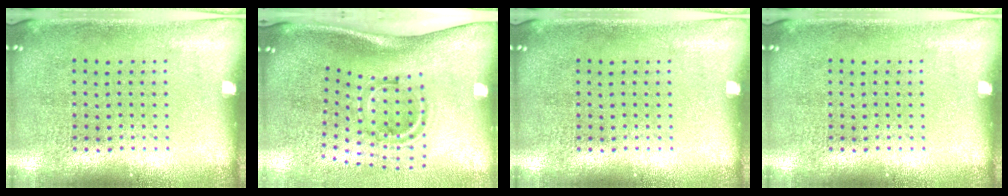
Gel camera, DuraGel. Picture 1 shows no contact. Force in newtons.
{"total": 2.0, "press": 1.1, "slide": 1.6}
{"total": 0.0}
{"total": 0.0}